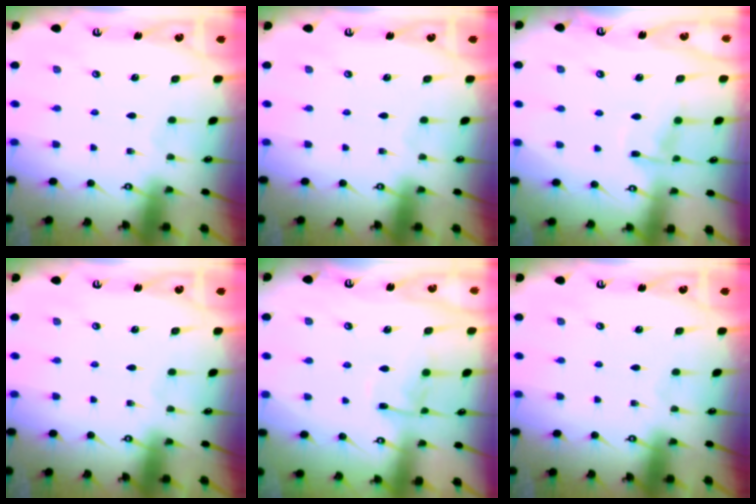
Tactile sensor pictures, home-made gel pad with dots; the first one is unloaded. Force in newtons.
{"total": 0.0}
{"total": 7.8, "press": 7.7, "slide": 0.8}
{"total": 0.0}
{"total": 8.2, "press": 8.1, "slide": 0.9}
{"total": 0.0}